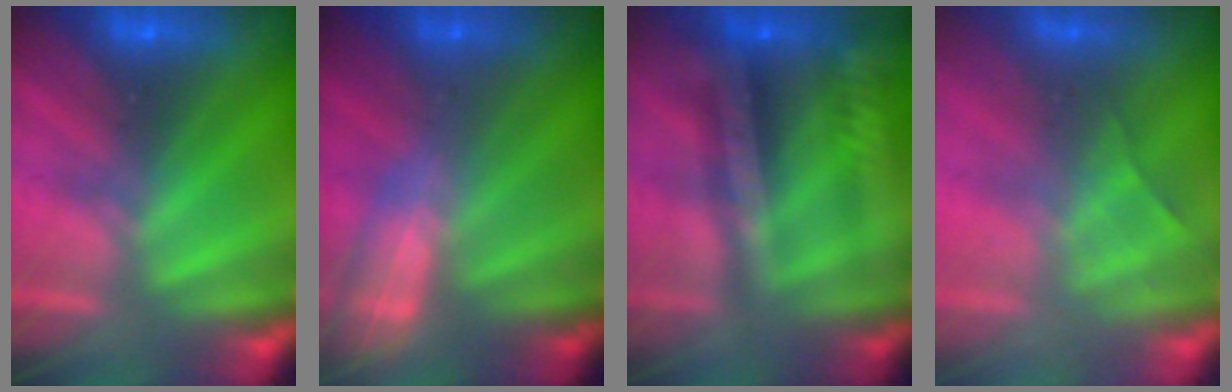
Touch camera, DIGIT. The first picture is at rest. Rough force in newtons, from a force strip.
{"total": 2.4}
{"total": 2.4}
{"total": 2.3}